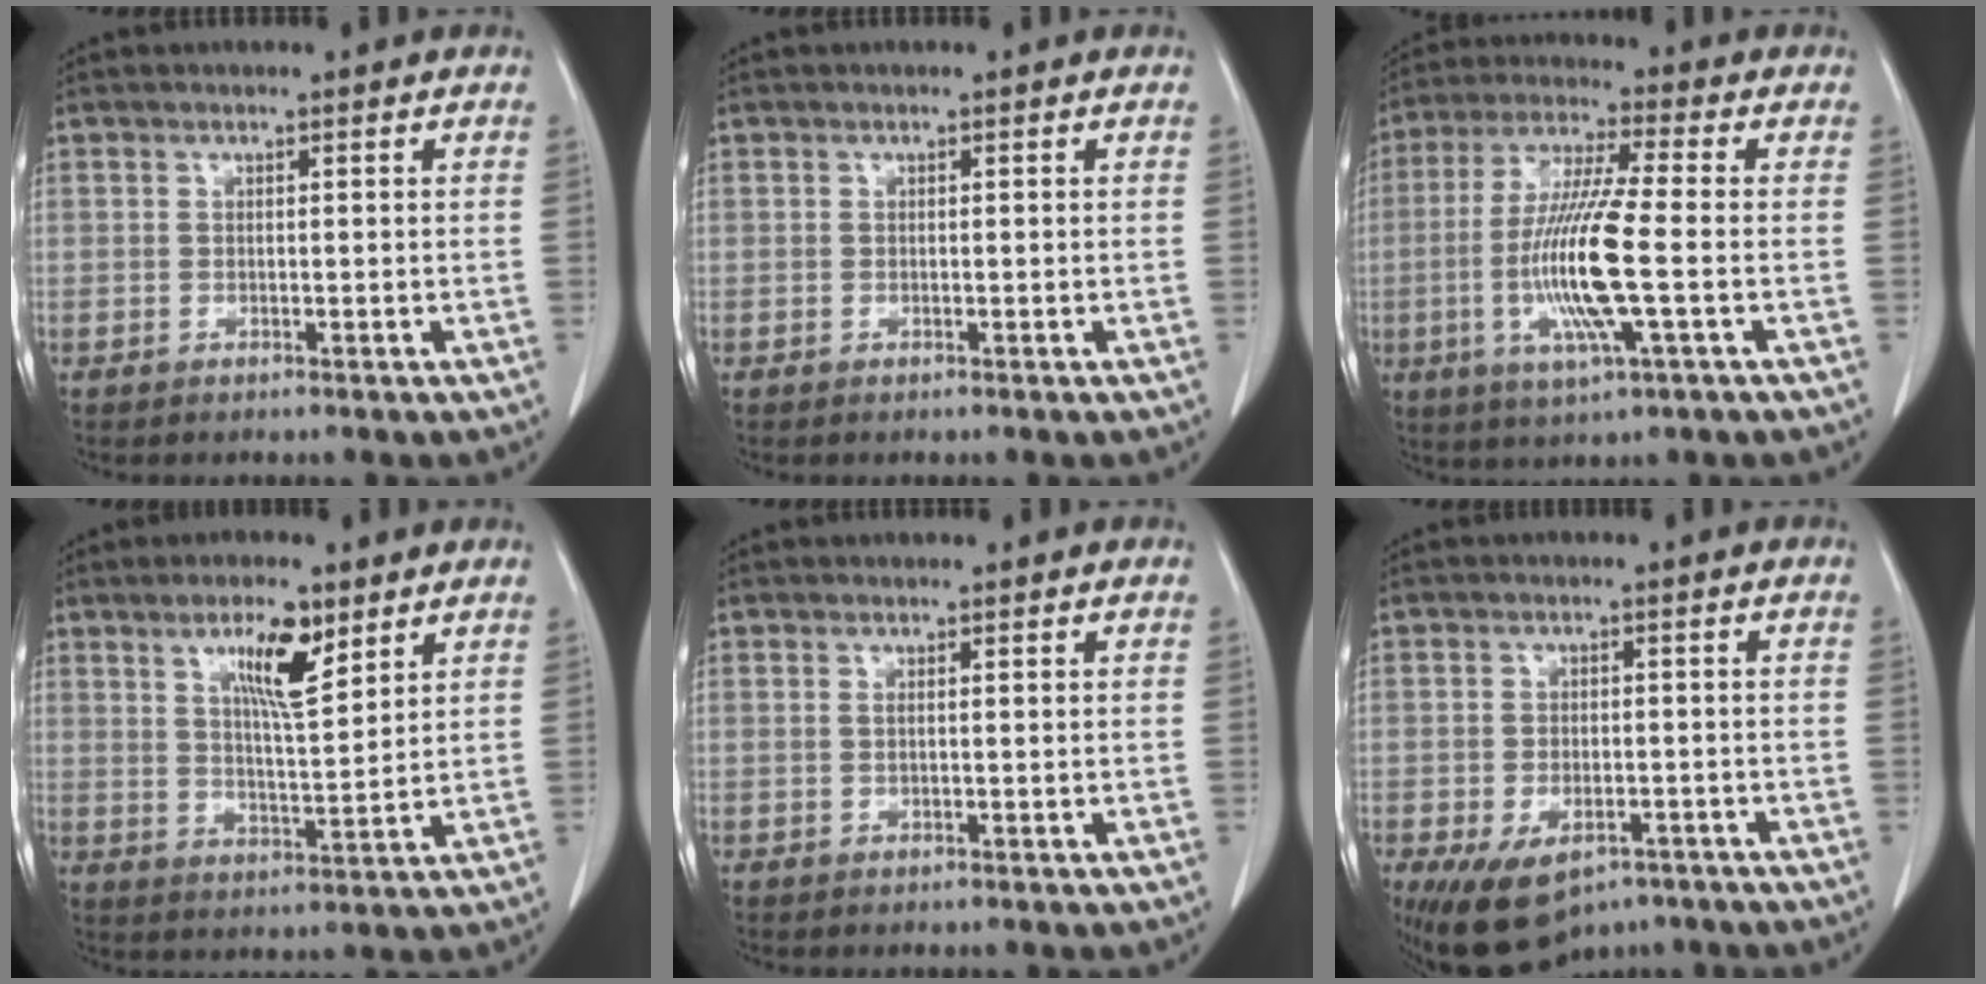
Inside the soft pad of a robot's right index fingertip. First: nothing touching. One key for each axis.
{"total": 0.0}
{"total": 13.6, "fx": -2.4, "fy": 0.6, "fz": 13.4, "tx": -0.273, "ty": -0.013, "tz": -0.050}
{"total": 8.1, "fx": 4.5, "fy": 1.5, "fz": 6.5, "tx": -0.117, "ty": -0.004, "tz": 0.079}
{"total": 0.6, "fx": 0.2, "fy": 0.0, "fz": 0.5, "tx": -0.015, "ty": 0.002, "tz": 0.006}
{"total": 10.2, "fx": -6.8, "fy": 5.0, "fz": 5.8, "tx": -0.100, "ty": -0.005, "tz": -0.101}